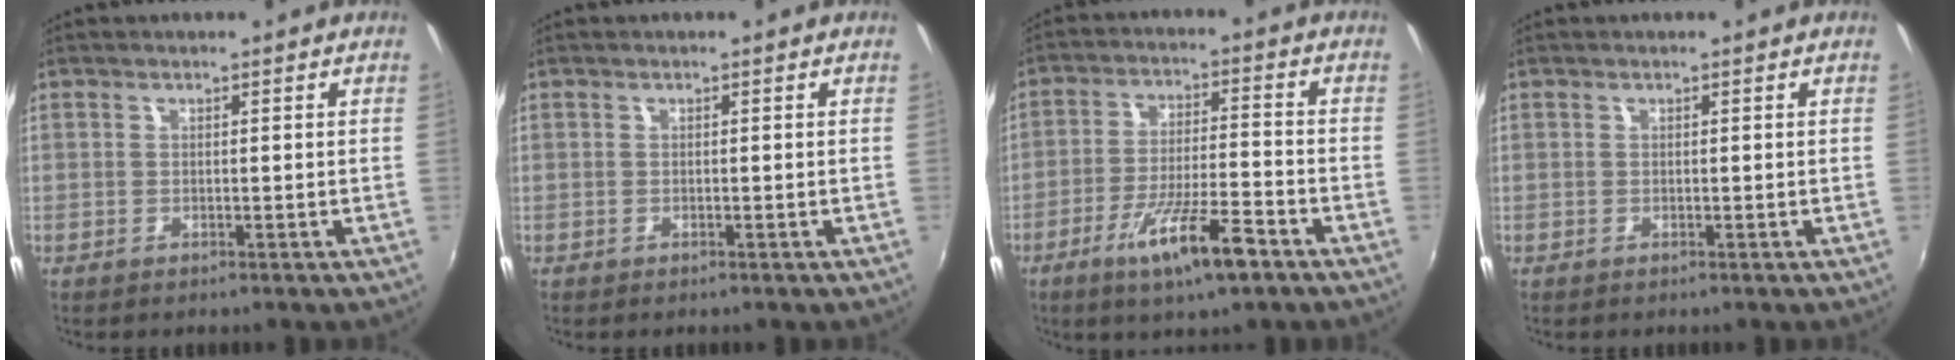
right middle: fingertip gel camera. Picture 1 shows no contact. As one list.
[{"total": 0.0}, {"total": 11.2, "force": [-6.6, 1.7, 8.9], "torque": [-0.175, -0.018, -0.114]}, {"total": 0.0}]